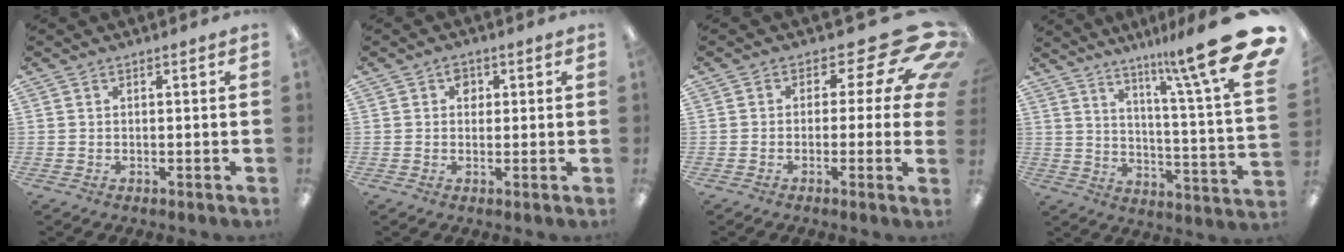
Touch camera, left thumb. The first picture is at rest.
{"total": 2.7, "force": [0.9, 2.2, 1.2], "torque": [-0.010, 0.000, 0.010]}
{"total": 14.3, "force": [5.7, 7.0, 11.1], "torque": [-0.144, -0.035, 0.091]}
{"total": 19.2, "force": [12.6, 0.9, 14.5], "torque": [-0.225, -0.102, 0.187]}